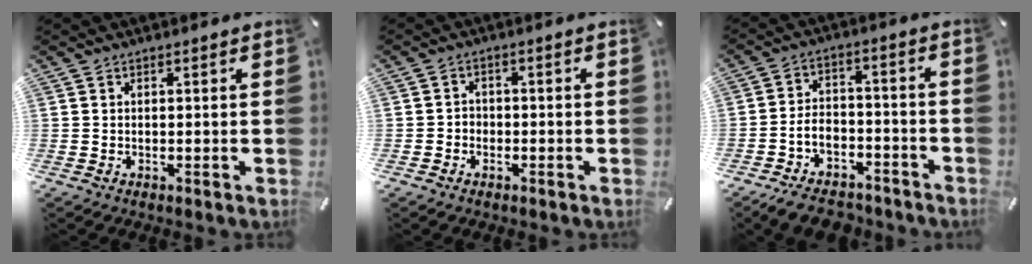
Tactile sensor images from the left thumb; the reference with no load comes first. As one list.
[{"total": 2.6, "force": [-1.4, 2.1, 0.4], "torque": [-0.007, 0.012, -0.032]}, {"total": 8.6, "force": [-5.9, 5.3, 3.3], "torque": [-0.061, 0.041, -0.110]}]